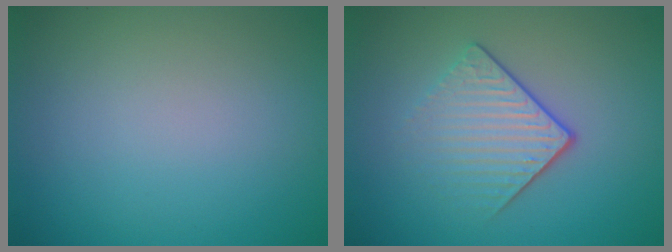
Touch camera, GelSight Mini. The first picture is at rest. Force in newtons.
{"total": 3.9, "press": 2.8, "slide": 2.7}